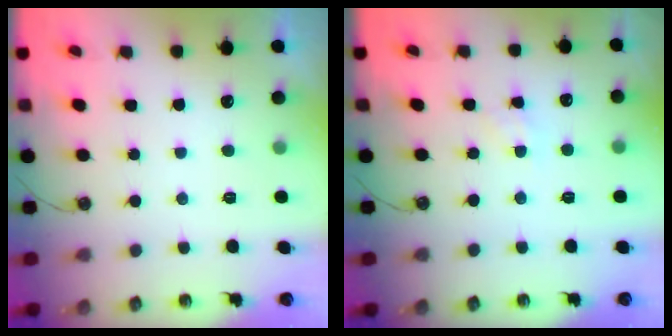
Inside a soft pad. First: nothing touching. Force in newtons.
{"total": 1.3, "press": 1.3, "slide": 0.2}